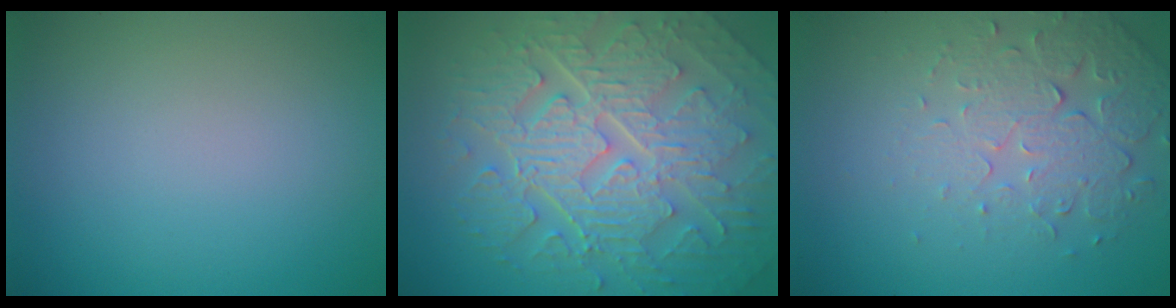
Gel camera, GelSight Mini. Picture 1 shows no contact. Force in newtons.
{"total": 10.3, "press": 7.0, "slide": 7.5}
{"total": 5.0, "press": 3.3, "slide": 3.7}